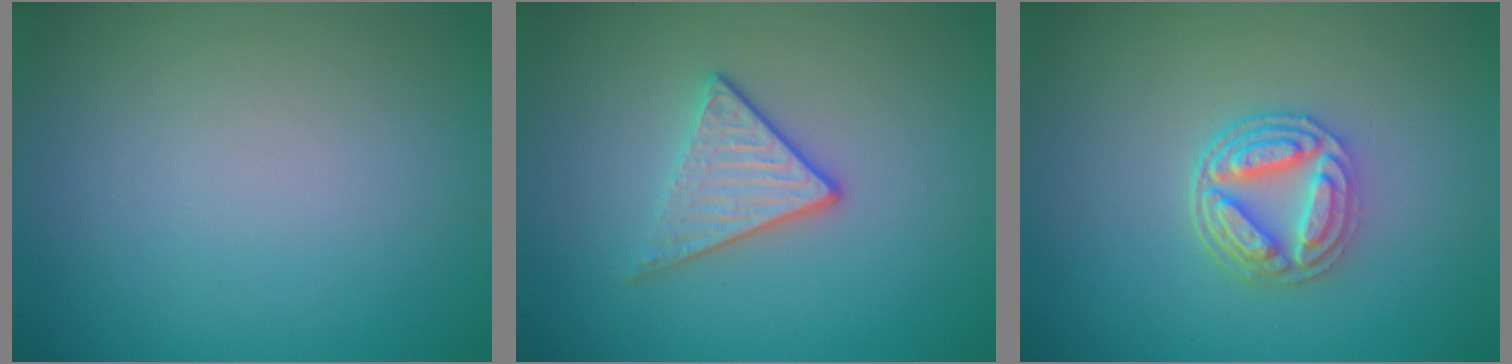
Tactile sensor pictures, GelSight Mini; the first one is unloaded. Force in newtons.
{"total": 2.9, "press": 2.6, "slide": 1.4}
{"total": 4.5, "press": 3.7, "slide": 2.6}